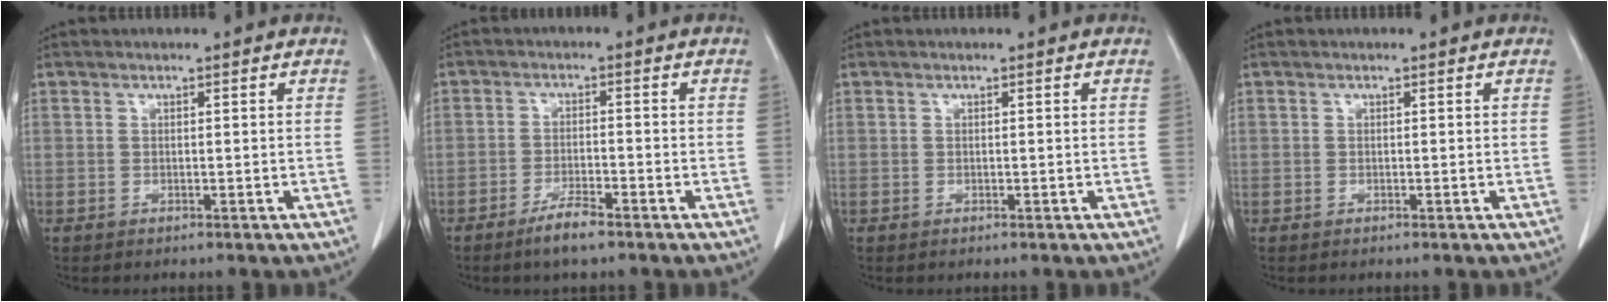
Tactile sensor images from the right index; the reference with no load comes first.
{"total": 4.0, "force": [-3.0, 0.5, 2.7], "torque": [-0.054, -0.003, -0.055]}
{"total": 0.0}
{"total": 0.0}